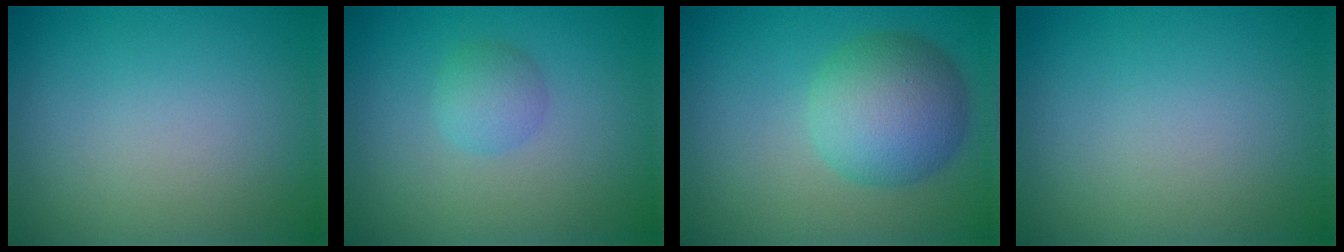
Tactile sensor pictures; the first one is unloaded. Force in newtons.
{"total": 1.9, "press": 1.9, "slide": 0.1}
{"total": 6.2, "press": 6.2, "slide": 0.1}
{"total": 0.0}